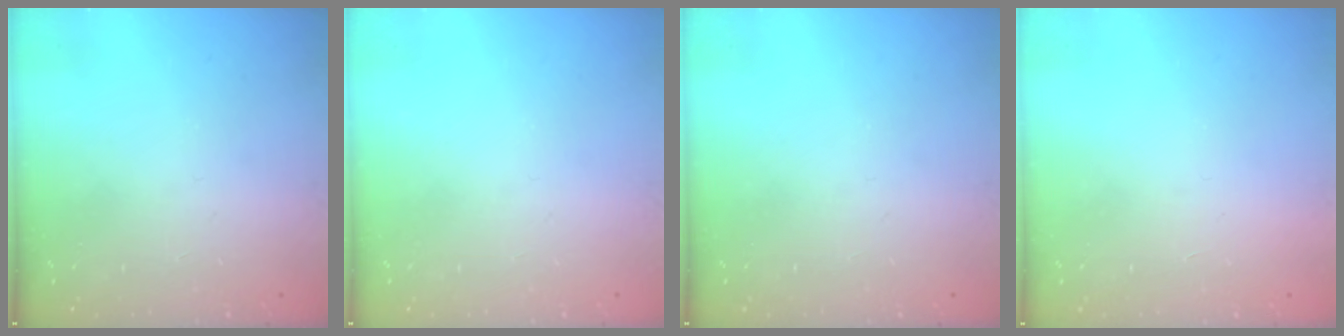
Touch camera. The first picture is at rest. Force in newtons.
{"total": 0.0}
{"total": 0.0}
{"total": 1.7, "press": 1.7, "slide": 0.1}